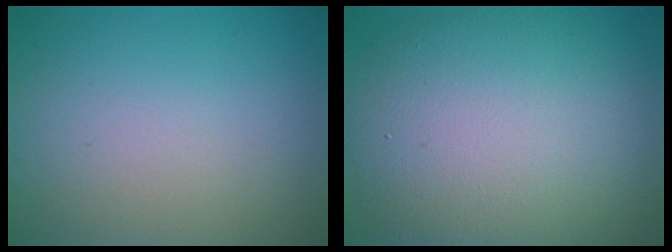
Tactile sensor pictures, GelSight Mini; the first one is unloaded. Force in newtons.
{"total": 12.6, "press": 12.6, "slide": 0.6}